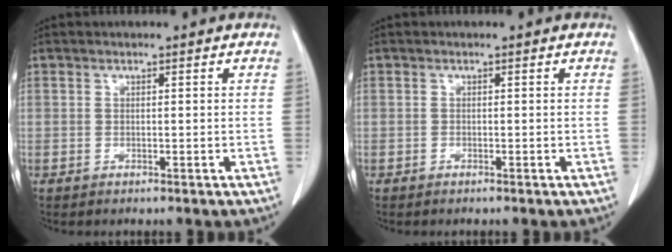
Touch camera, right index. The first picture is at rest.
{"total": 0.0}